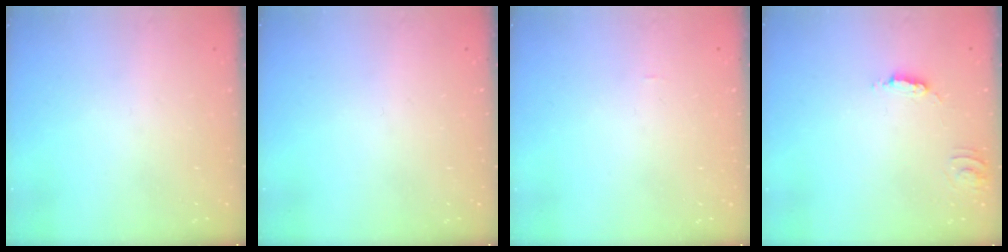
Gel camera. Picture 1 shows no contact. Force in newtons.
{"total": 0.0}
{"total": 0.0}
{"total": 2.5, "press": 2.5, "slide": 0.1}